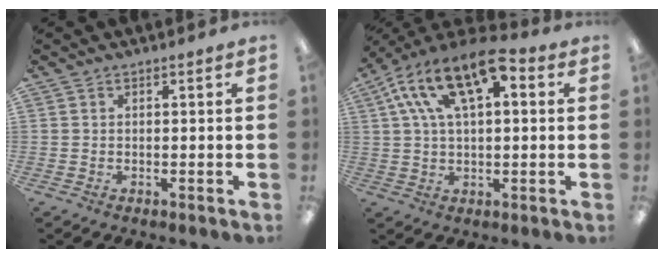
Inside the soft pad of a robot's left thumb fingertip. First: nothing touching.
{"total": 16.1, "force": [8.4, 7.2, 11.7], "torque": [-0.232, -0.032, 0.143]}